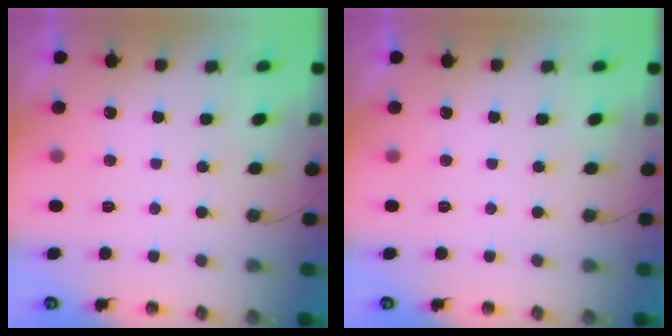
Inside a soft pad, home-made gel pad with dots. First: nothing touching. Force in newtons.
{"total": 0.0}